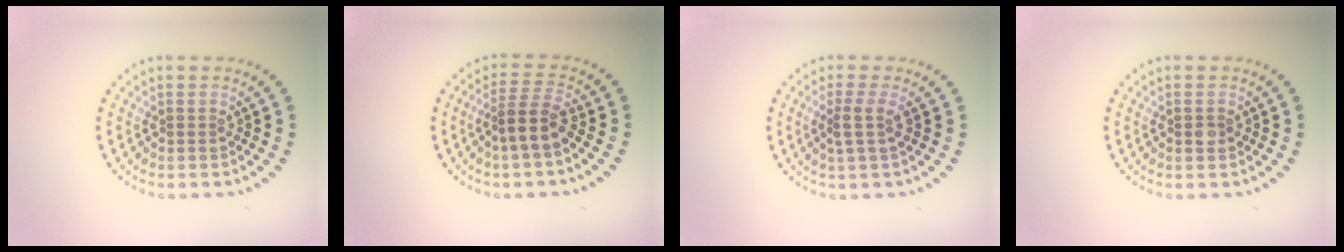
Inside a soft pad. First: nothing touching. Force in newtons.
{"total": 2.8, "press": 2.3, "slide": 1.6}
{"total": 2.0, "press": 1.6, "slide": 1.2}
{"total": 1.0, "press": 1.0, "slide": 0.1}